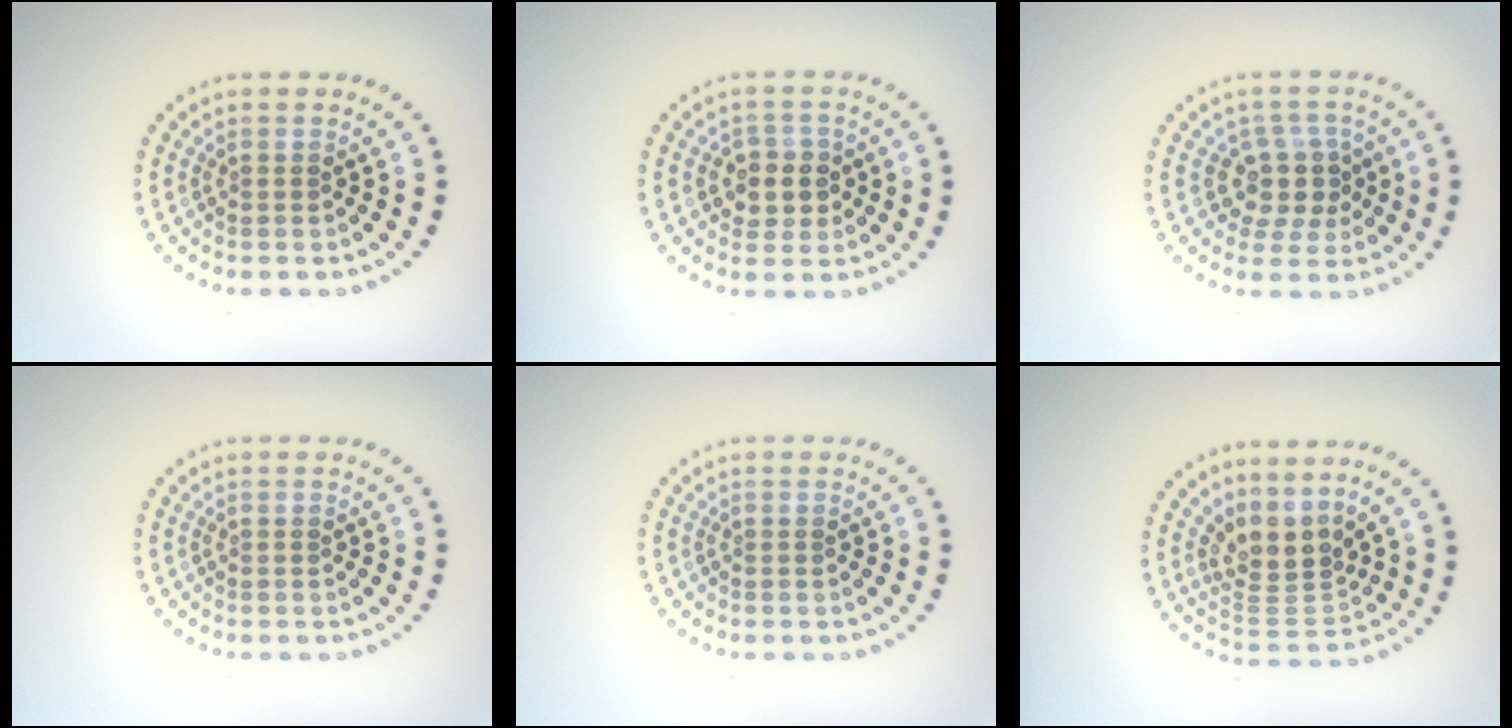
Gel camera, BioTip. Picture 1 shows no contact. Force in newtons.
{"total": 2.8, "press": 2.6, "slide": 1.0}
{"total": 3.3, "press": 3.0, "slide": 1.5}
{"total": 0.0}
{"total": 0.0}
{"total": 3.7, "press": 2.6, "slide": 2.6}